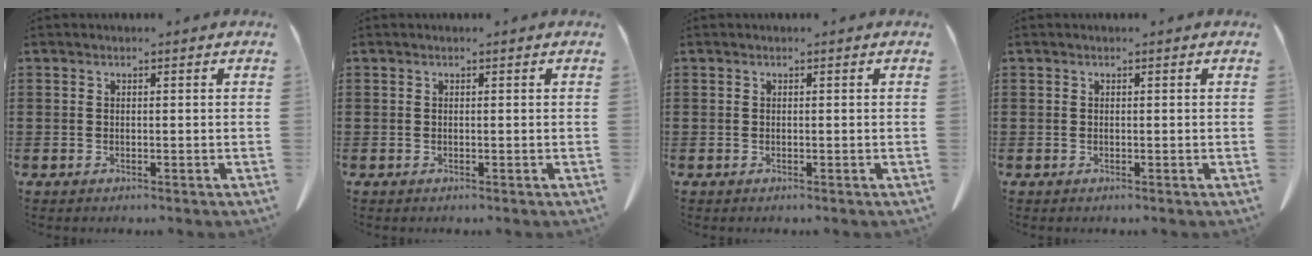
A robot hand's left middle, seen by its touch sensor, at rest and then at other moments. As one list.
[{"total": 0.0}, {"total": 0.0}, {"total": 0.0}]